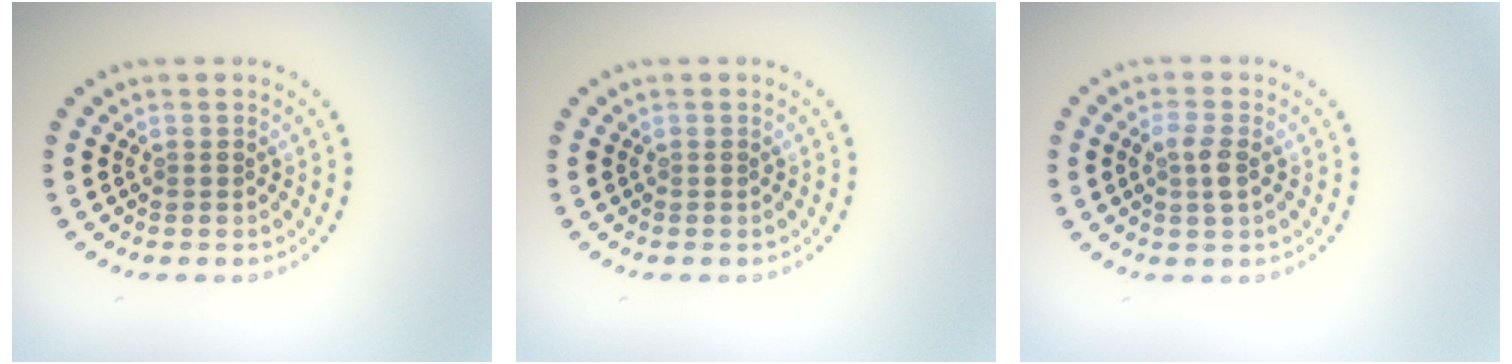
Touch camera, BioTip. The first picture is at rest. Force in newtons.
{"total": 0.0}
{"total": 1.9, "press": 1.9, "slide": 0.4}